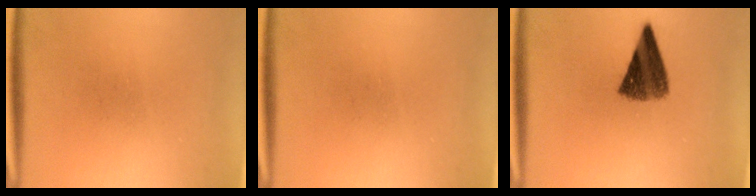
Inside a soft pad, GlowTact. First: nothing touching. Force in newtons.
{"total": 0.0}
{"total": 8.0}